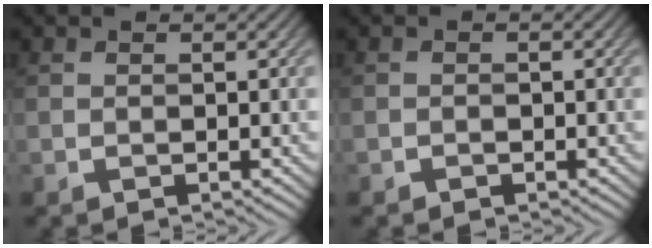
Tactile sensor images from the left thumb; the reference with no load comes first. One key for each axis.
{"total": 0.6, "fx": -0.4, "fy": 0.4, "fz": 0.0, "tx": 0.000, "ty": -0.002, "tz": -0.008}